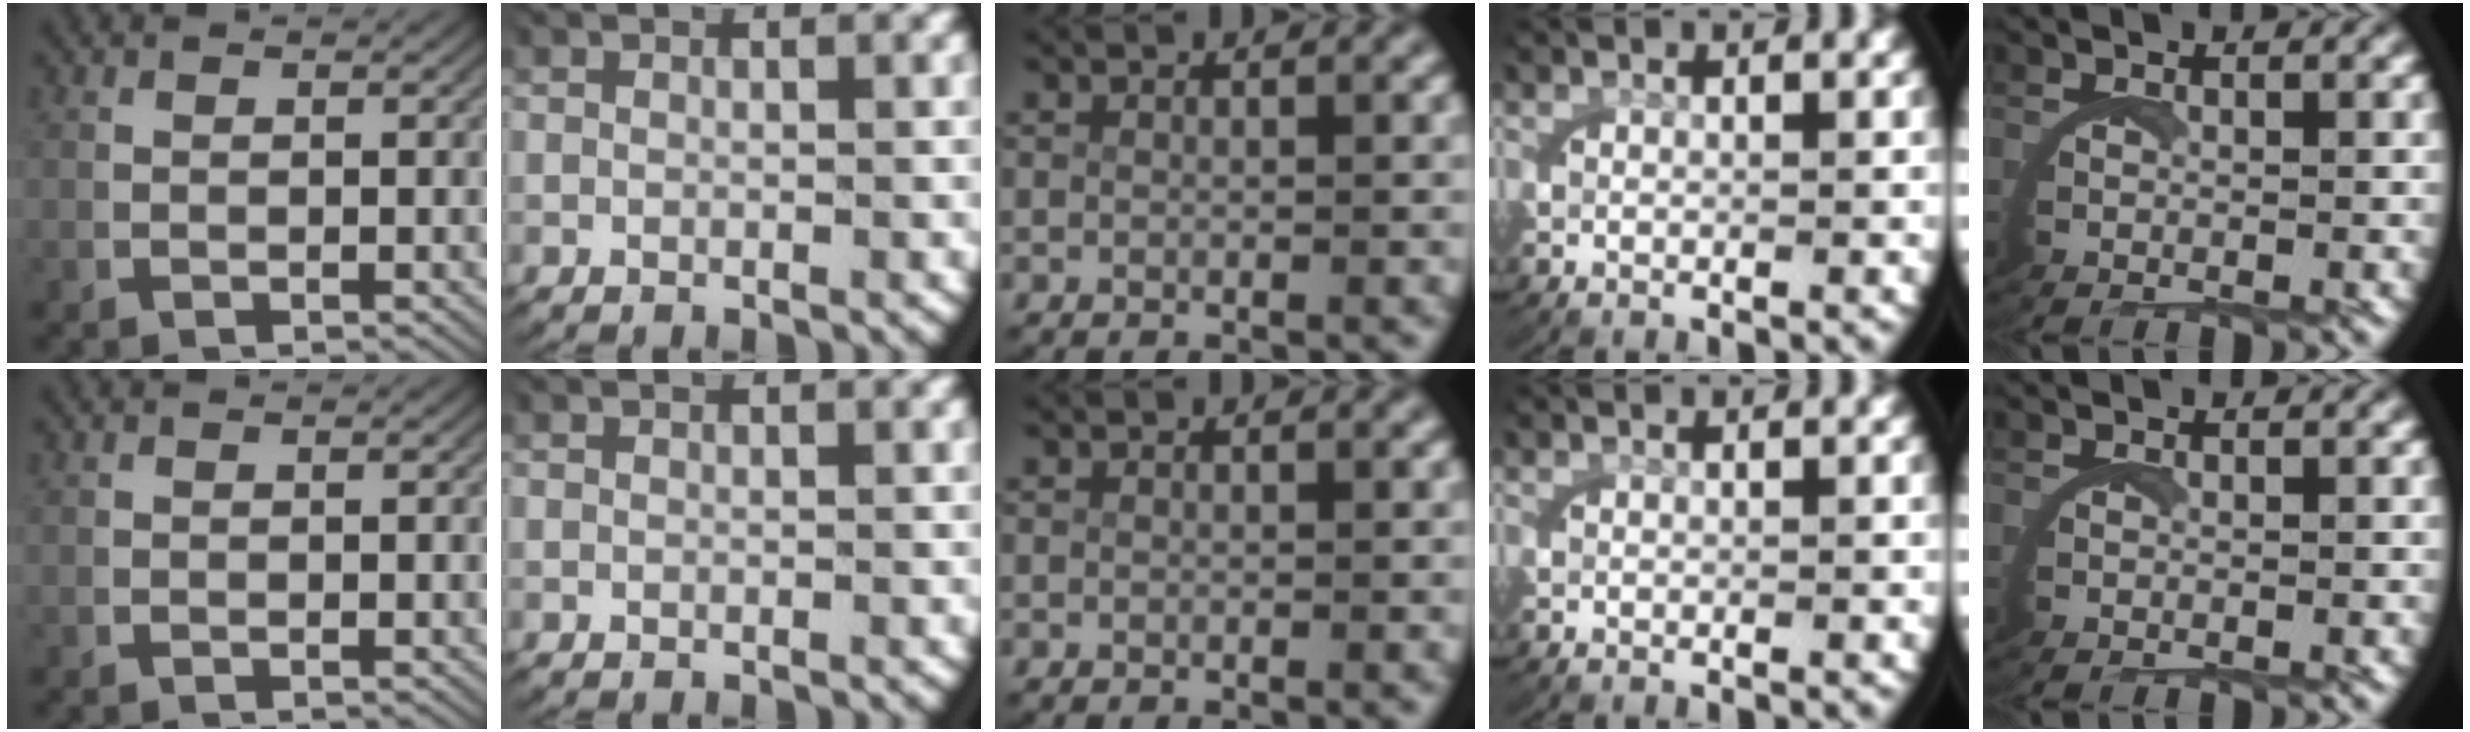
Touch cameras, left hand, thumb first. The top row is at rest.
{}